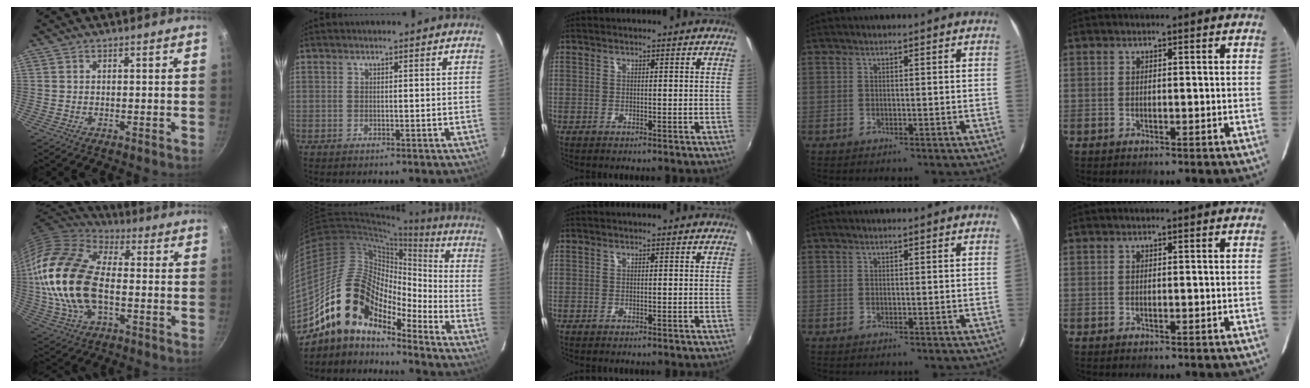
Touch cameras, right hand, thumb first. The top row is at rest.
{"thumb": {"total": 21.4, "force": [-1.4, 12.6, 17.2], "torque": [-0.336, 0.027, -0.036]}, "index": {"total": 17.1, "force": [-12.7, 8.1, 8.2], "torque": [-0.152, 0.010, -0.240]}}